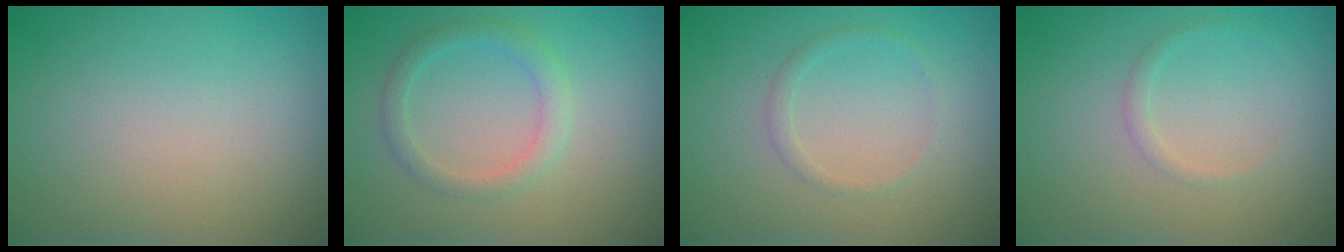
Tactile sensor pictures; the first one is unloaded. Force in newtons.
{"total": 2.1, "press": 2.1, "slide": 0.1}
{"total": 1.0, "press": 1.0, "slide": 0.1}
{"total": 0.8, "press": 0.8, "slide": 0.0}